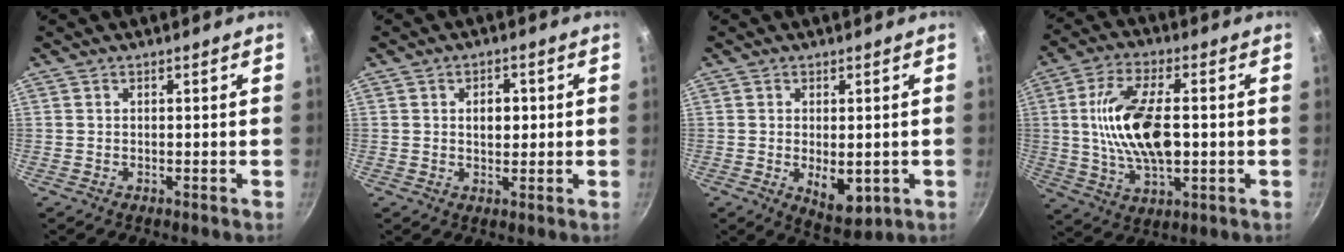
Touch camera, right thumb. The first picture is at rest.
{"total": 4.3, "force": [0.6, 2.9, 3.1], "torque": [-0.024, 0.002, 0.007]}
{"total": 7.5, "force": [-1.3, 3.9, 6.2], "torque": [-0.085, -0.015, -0.004]}
{"total": 15.9, "force": [0.5, 7.7, 13.9], "torque": [-0.251, 0.012, 0.007]}